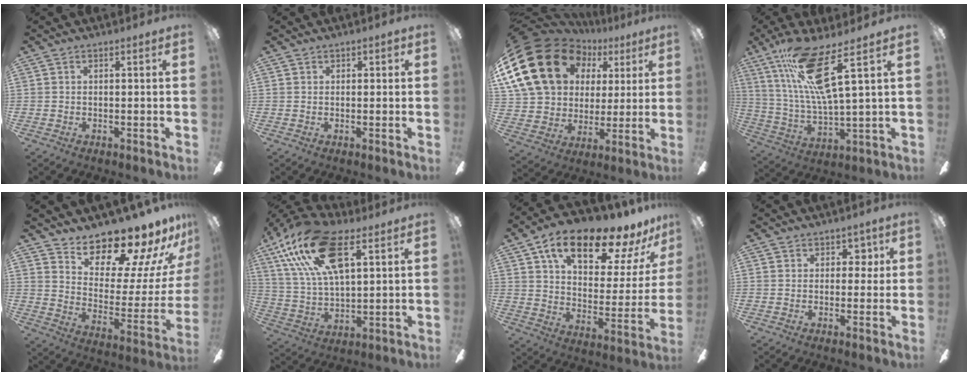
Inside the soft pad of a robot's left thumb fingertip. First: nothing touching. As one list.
[{"total": 1.1, "force": [0.6, 0.9, 0.5], "torque": [0.000, 0.000, 0.008]}, {"total": 24.6, "force": [9.7, 18.8, 12.6], "torque": [-0.267, -0.033, 0.201]}, {"total": 17.5, "force": [9.0, 3.3, 14.7], "torque": [-0.299, -0.032, 0.140]}, {"total": 17.3, "force": [15.6, 3.9, 6.5], "torque": [-0.096, -0.141, 0.257]}, {"total": 22.2, "force": [11.9, 9.8, 16.0], "torque": [-0.317, -0.034, 0.204]}, {"total": 20.5, "force": [14.5, 7.6, 12.3], "torque": [-0.199, -0.089, 0.243]}, {"total": 3.5, "force": [1.7, 2.8, 1.4], "torque": [-0.010, 0.001, 0.024]}]